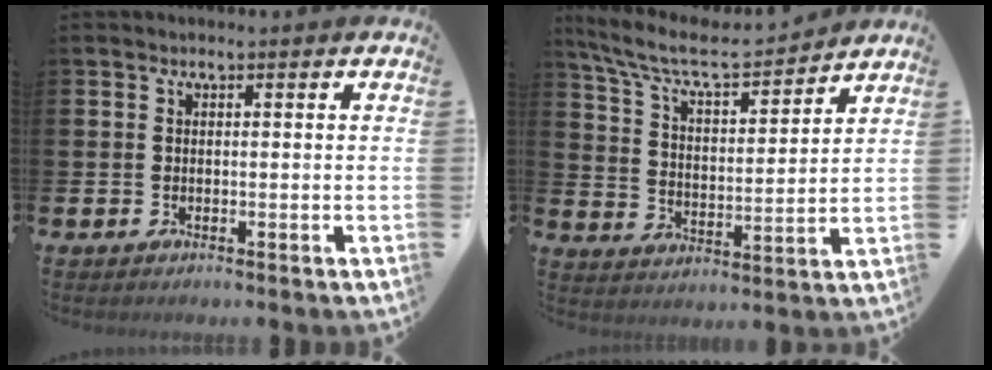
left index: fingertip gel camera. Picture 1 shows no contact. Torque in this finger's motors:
{"motor_torque": [0.25, -0.49, 0.07, 0.10]}